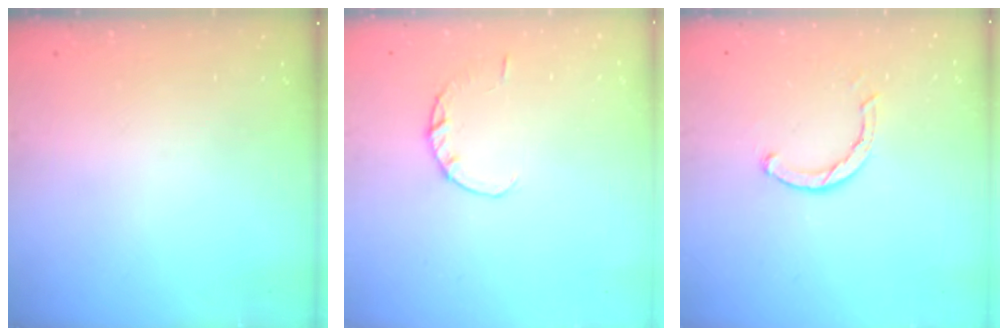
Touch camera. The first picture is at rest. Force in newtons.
{"total": 1.8, "press": 1.8, "slide": 0.3}
{"total": 2.5, "press": 2.5, "slide": 0.1}